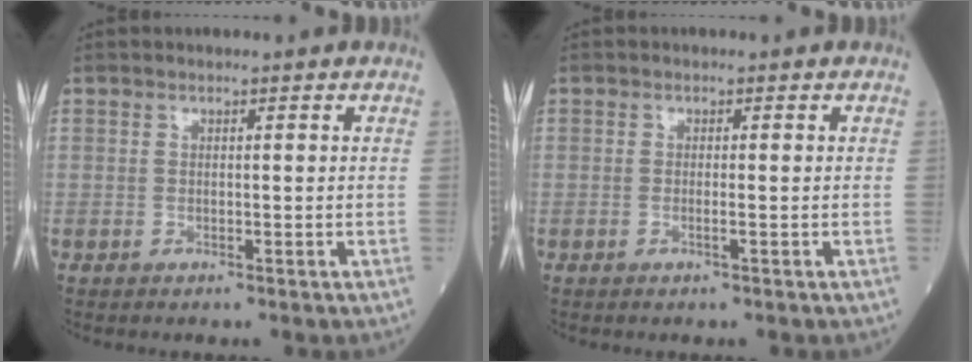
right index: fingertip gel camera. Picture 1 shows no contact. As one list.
[{"total": 0.8, "force": [-0.3, -0.1, 0.7], "torque": [-0.015, 0.000, -0.007]}]